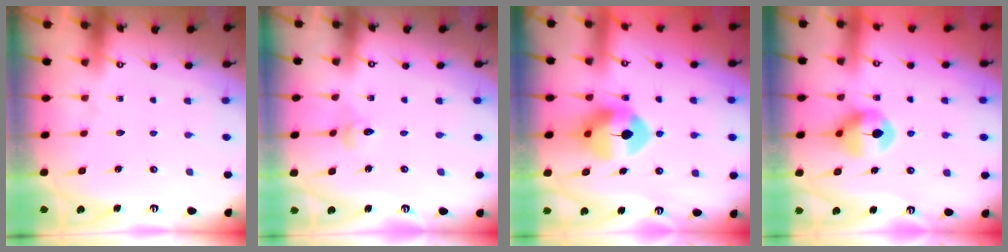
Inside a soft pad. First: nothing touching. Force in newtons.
{"total": 2.4, "press": 2.4, "slide": 0.3}
{"total": 8.5, "press": 8.4, "slide": 1.3}
{"total": 8.3, "press": 8.3, "slide": 0.2}